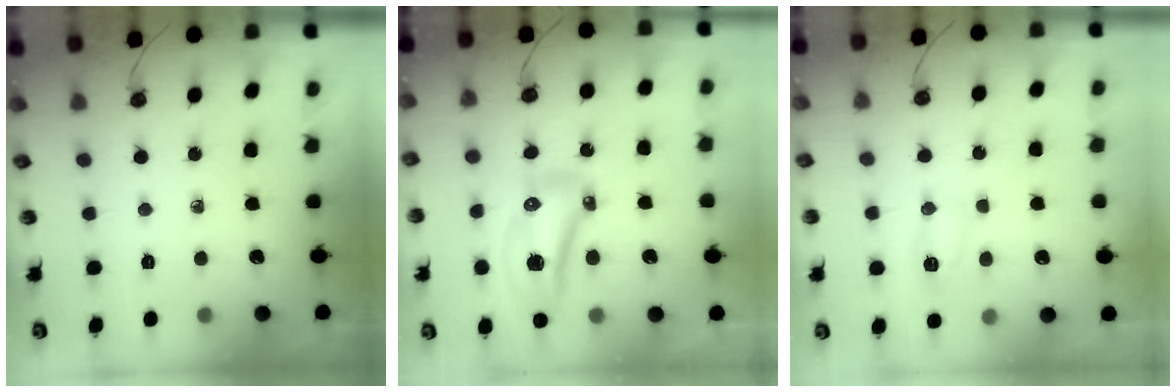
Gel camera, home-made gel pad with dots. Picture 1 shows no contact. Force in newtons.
{"total": 12.6, "press": 12.5, "slide": 1.5}
{"total": 6.0, "press": 6.0, "slide": 0.7}